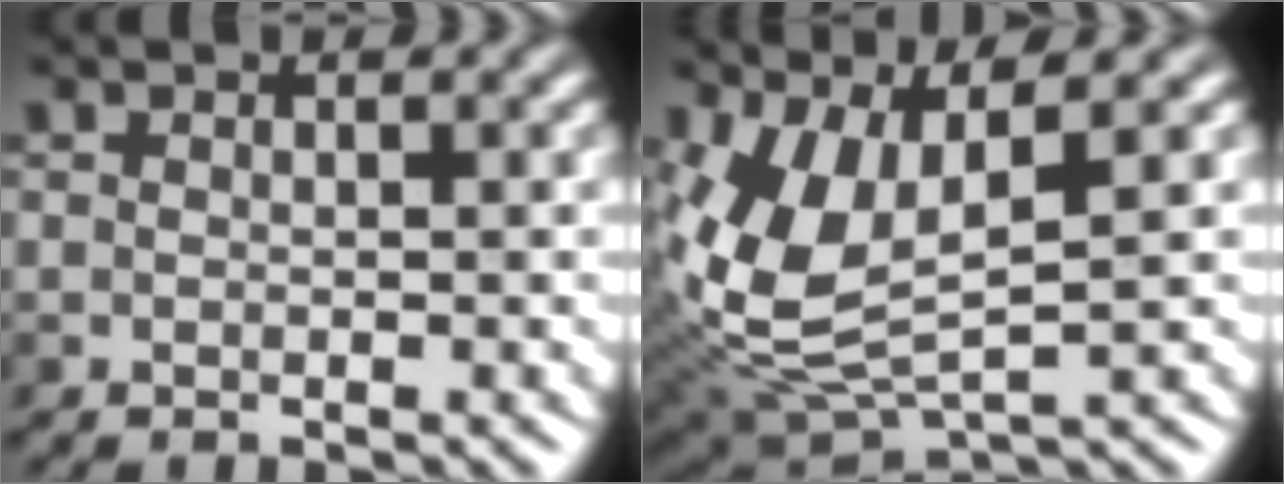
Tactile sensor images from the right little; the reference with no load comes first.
{"total": 6.5, "force": [1.6, 2.9, 5.5], "torque": [-0.136, -0.008, 0.041]}